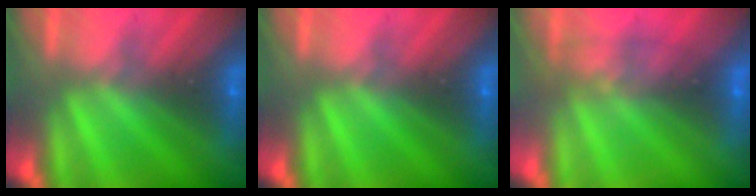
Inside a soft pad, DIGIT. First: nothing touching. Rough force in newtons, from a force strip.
{"total": 0.0}
{"total": 1.0}